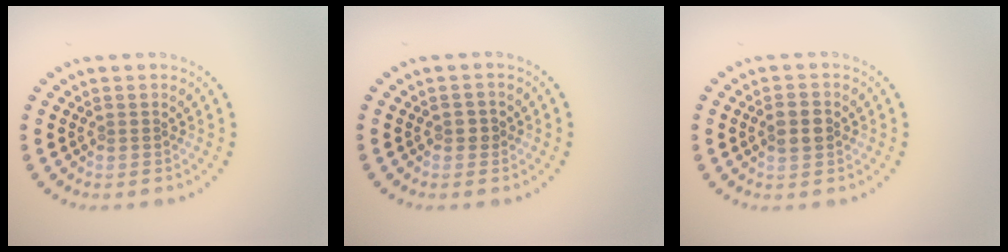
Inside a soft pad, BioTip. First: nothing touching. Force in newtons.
{"total": 1.2, "press": 1.2, "slide": 0.2}
{"total": 2.6, "press": 2.6, "slide": 0.0}